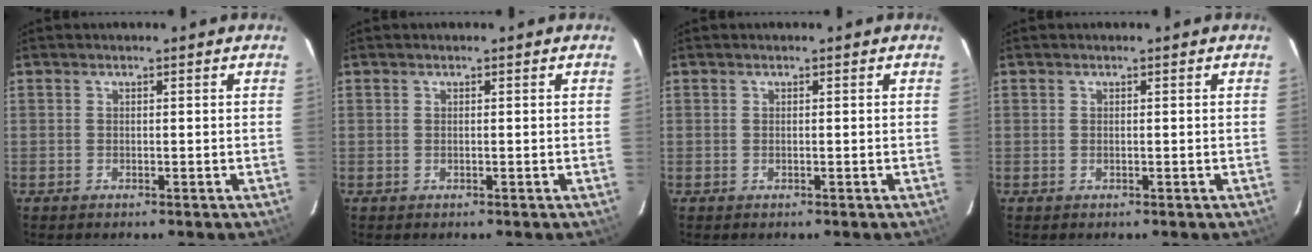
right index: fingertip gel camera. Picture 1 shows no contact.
{"total": 0.0}
{"total": 0.0}
{"total": 0.0}